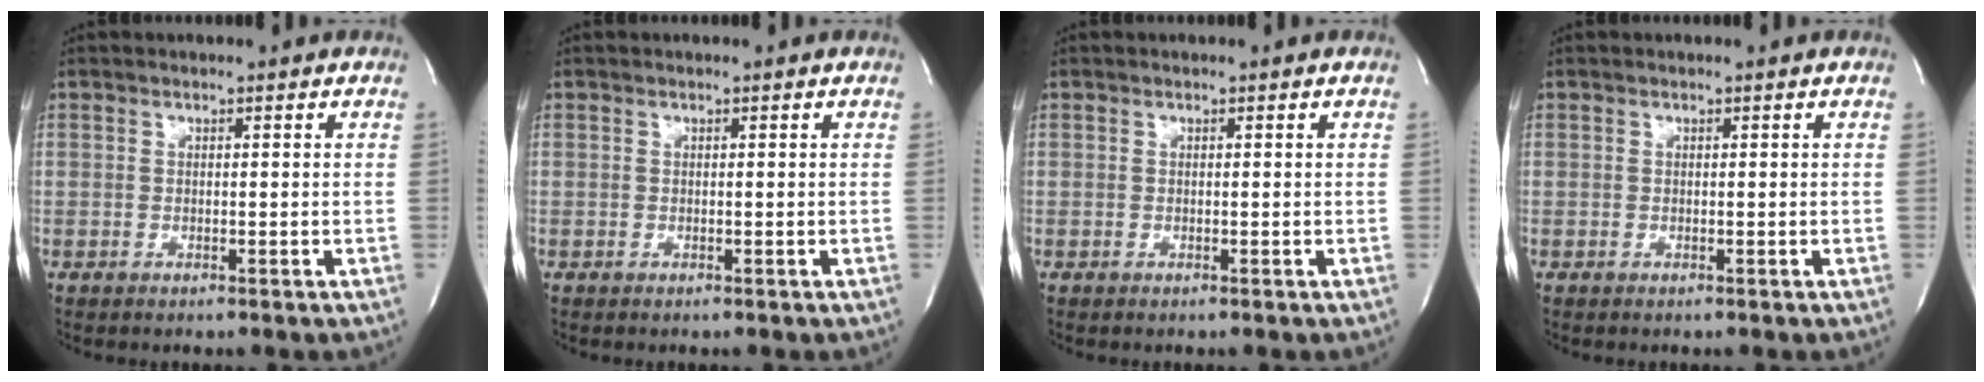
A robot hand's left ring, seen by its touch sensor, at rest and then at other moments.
{"total": 0.0}
{"total": 0.0}
{"total": 0.0}